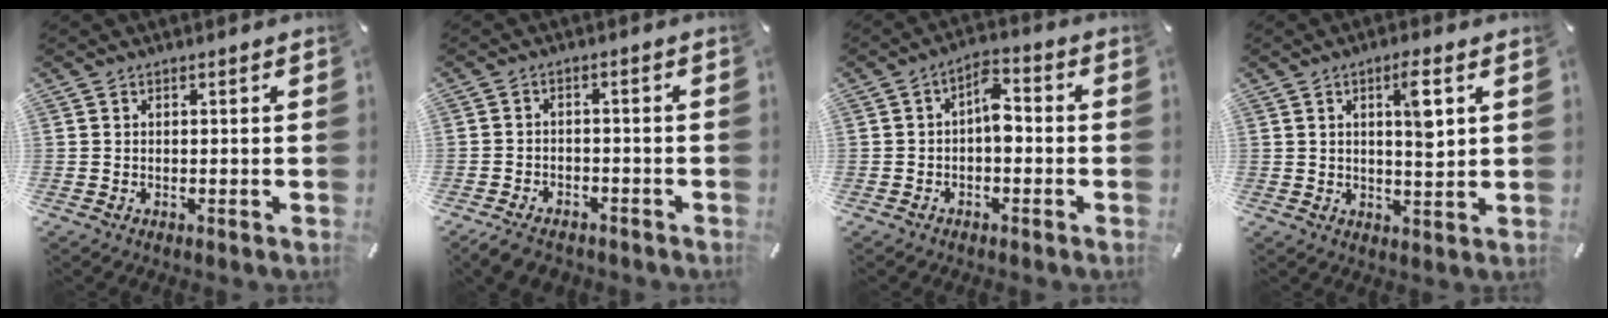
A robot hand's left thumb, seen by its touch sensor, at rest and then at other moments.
{"total": 4.6, "force": [-3.7, 2.2, 1.6], "torque": [-0.036, 0.018, -0.073]}
{"total": 5.8, "force": [-1.1, 3.3, 4.7], "torque": [-0.068, 0.014, -0.025]}
{"total": 6.8, "force": [2.2, 1.5, 6.2], "torque": [-0.093, -0.012, 0.029]}